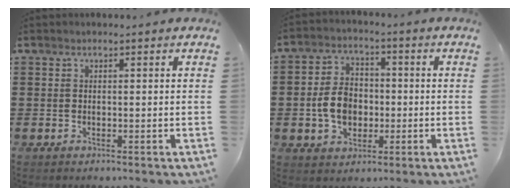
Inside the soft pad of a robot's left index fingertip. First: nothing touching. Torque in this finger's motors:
{"motor_torque": [1.57, 0.57, 0.78, 0.10]}